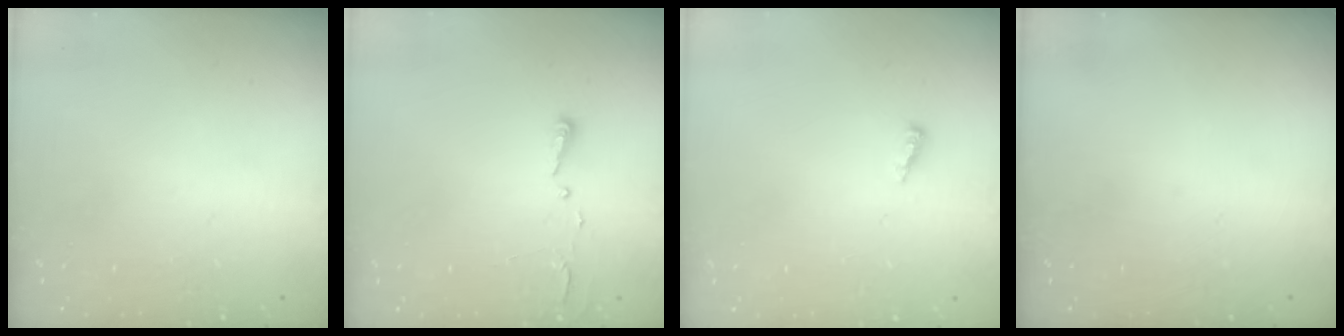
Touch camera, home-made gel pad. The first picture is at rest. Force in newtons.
{"total": 2.7, "press": 2.7, "slide": 0.4}
{"total": 2.5, "press": 2.5, "slide": 0.2}
{"total": 0.0}